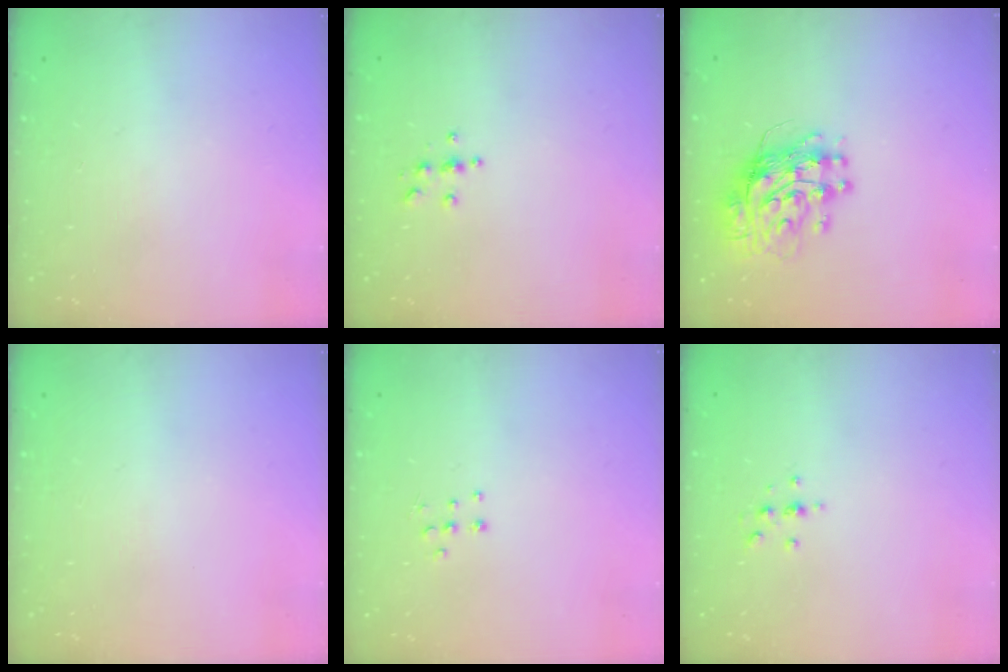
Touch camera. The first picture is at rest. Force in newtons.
{"total": 3.8, "press": 3.8, "slide": 0.4}
{"total": 11.6, "press": 11.6, "slide": 1.2}
{"total": 0.0}
{"total": 4.6, "press": 4.5, "slide": 0.7}
{"total": 3.0, "press": 3.0, "slide": 0.3}